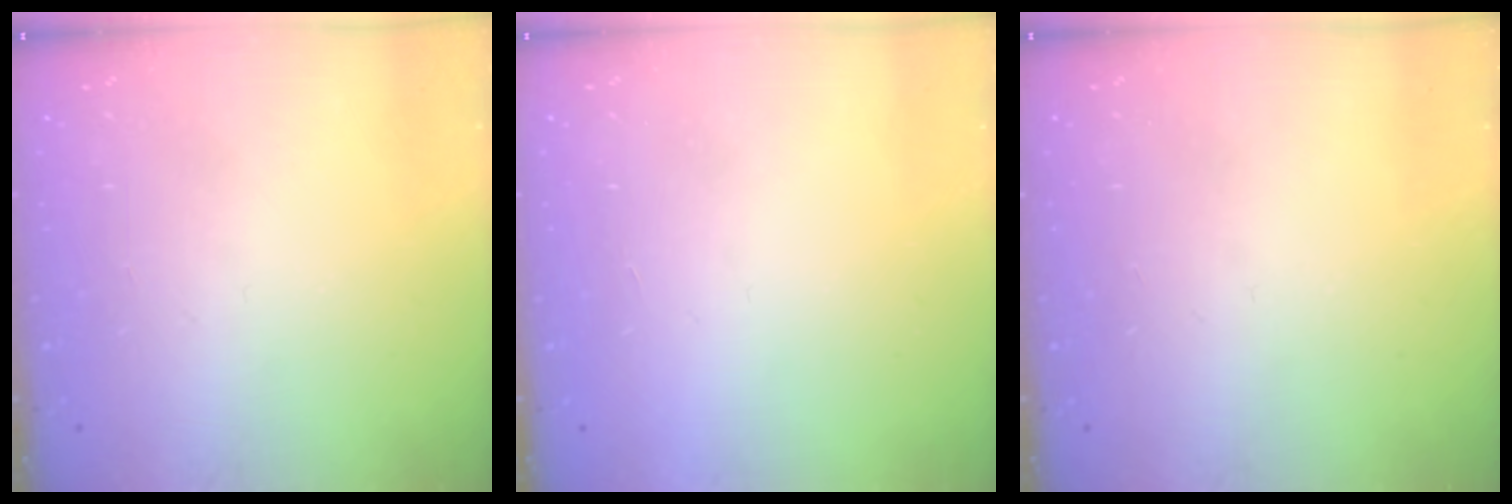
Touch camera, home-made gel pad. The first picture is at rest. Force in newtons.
{"total": 1.7, "press": 1.6, "slide": 0.1}
{"total": 0.0}